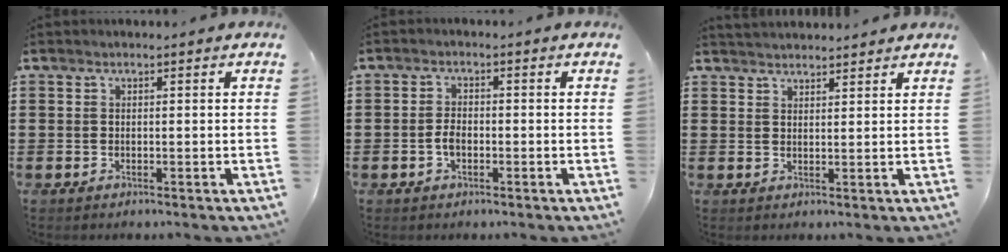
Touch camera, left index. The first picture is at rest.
{"total": 2.5, "force": [-0.8, 1.4, 1.9], "torque": [-0.046, 0.001, -0.018]}
{"total": 2.1, "force": [2.1, 0.0, -0.1], "torque": [-0.003, -0.001, 0.042]}